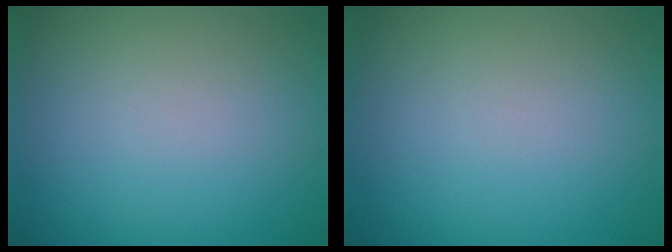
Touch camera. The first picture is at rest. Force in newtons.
{"total": 0.0}